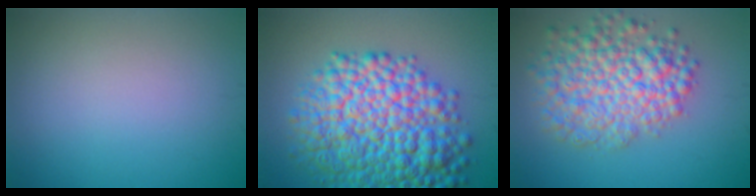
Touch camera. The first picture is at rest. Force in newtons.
{"total": 12.2, "press": 12.2, "slide": 0.1}
{"total": 7.3, "press": 7.3, "slide": 0.3}